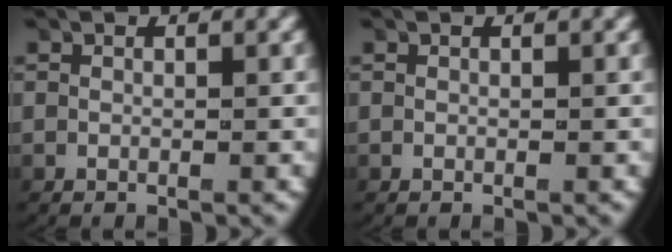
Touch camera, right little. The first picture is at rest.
{"total": 0.0}